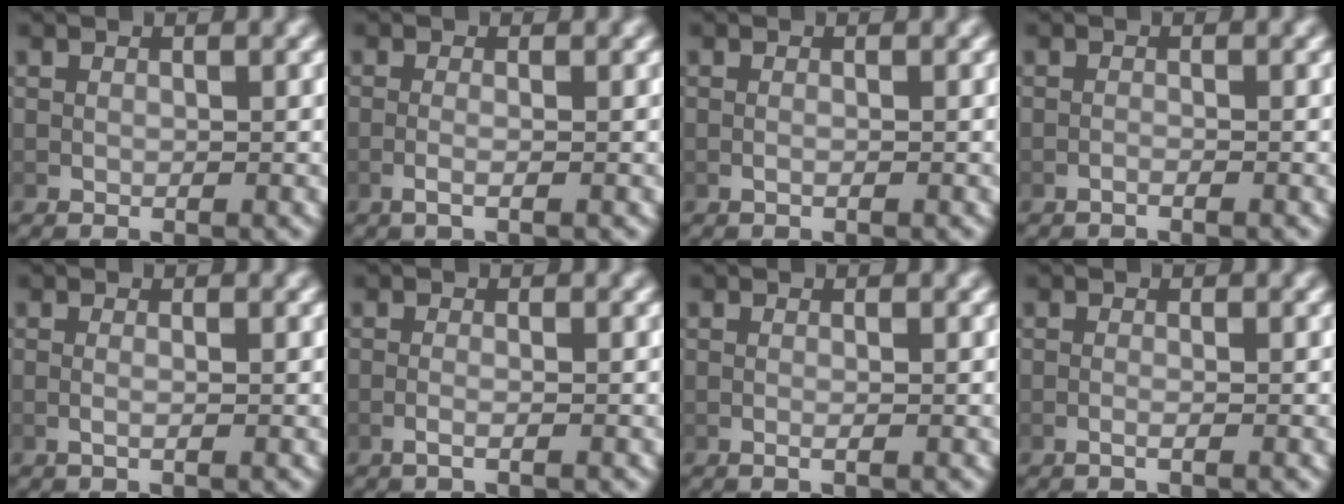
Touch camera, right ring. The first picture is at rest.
{"total": 1.6, "force": [-0.9, 0.1, 1.3], "torque": [-0.039, -0.011, -0.013]}
{"total": 0.5, "force": [-0.4, 0.0, 0.3], "torque": [-0.010, -0.002, -0.008]}
{"total": 0.9, "force": [-0.8, 0.0, 0.3], "torque": [-0.012, 0.000, -0.018]}
{"total": 0.8, "force": [-0.3, -0.1, 0.8], "torque": [-0.022, -0.009, -0.004]}
{"total": 1.3, "force": [-1.0, 0.0, 0.9], "torque": [-0.028, -0.009, -0.015]}
{"total": 0.7, "force": [-0.2, -0.1, 0.7], "torque": [-0.014, -0.002, -0.004]}
{"total": 1.0, "force": [-0.8, 0.0, 0.6], "torque": [-0.020, -0.005, -0.013]}